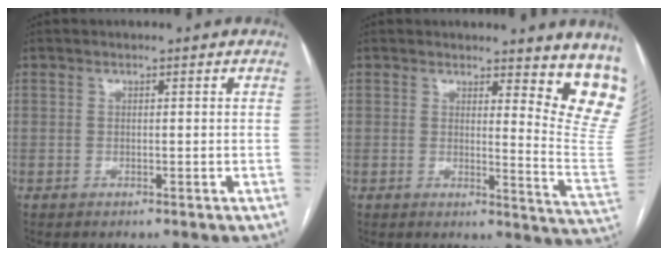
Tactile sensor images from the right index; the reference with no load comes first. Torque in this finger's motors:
{"motor_torque": [-0.12, 0.23, 0.04, 0.01]}